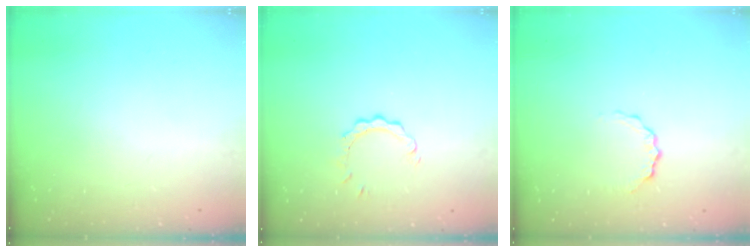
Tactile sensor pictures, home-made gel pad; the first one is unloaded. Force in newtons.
{"total": 3.5, "press": 3.5, "slide": 0.4}
{"total": 5.2, "press": 5.2, "slide": 0.4}